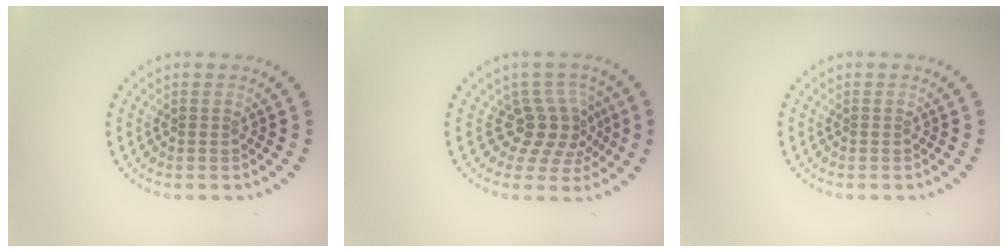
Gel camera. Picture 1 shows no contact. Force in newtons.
{"total": 3.6, "press": 2.6, "slide": 2.5}
{"total": 0.0}